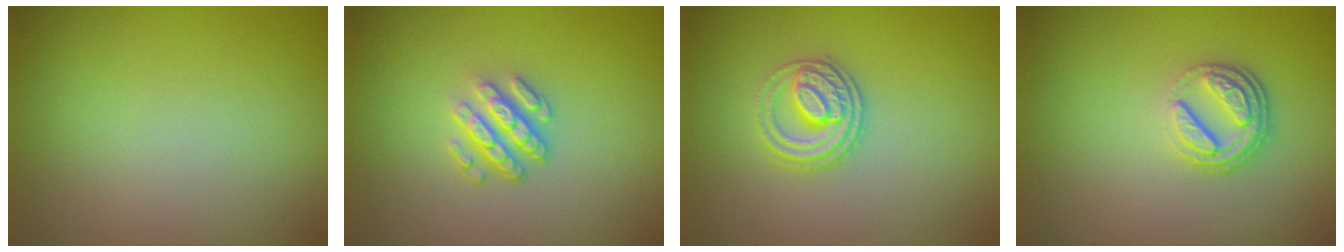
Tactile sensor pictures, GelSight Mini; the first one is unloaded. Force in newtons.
{"total": 3.3, "press": 2.5, "slide": 2.2}
{"total": 3.0, "press": 2.6, "slide": 1.5}
{"total": 3.7, "press": 2.6, "slide": 2.6}